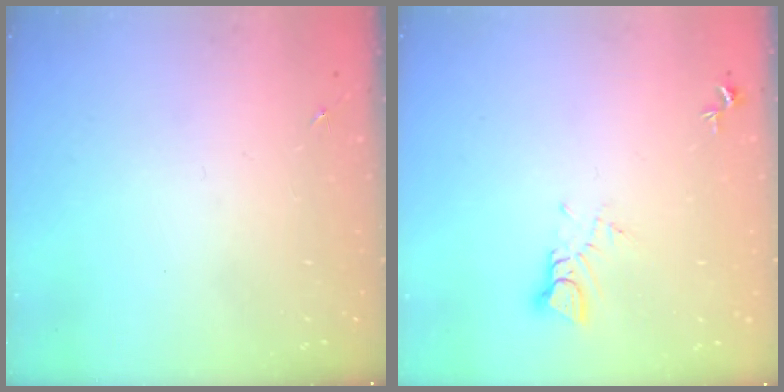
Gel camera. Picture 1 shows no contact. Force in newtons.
{"total": 4.0, "press": 4.0, "slide": 0.3}